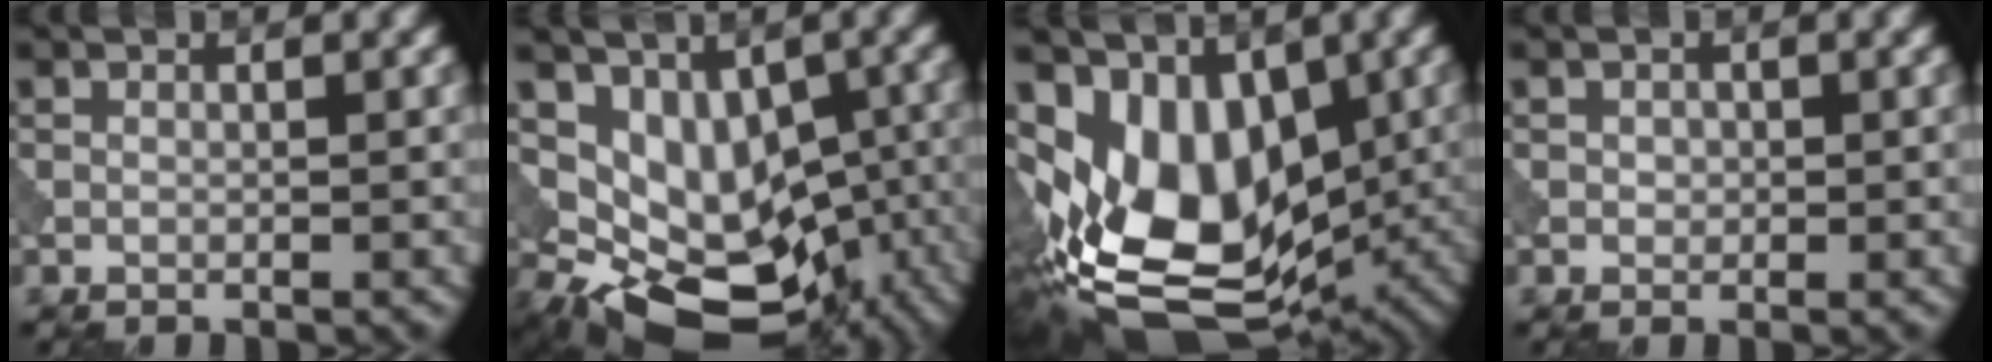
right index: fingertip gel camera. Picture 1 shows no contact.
{"total": 12.6, "force": [-4.3, 8.8, 7.9], "torque": [-0.100, -0.007, -0.022]}
{"total": 14.5, "force": [-1.4, 9.2, 11.1], "torque": [-0.170, -0.014, -0.007]}
{"total": 0.8, "force": [0.1, 0.7, 0.4], "torque": [-0.008, -0.002, 0.002]}